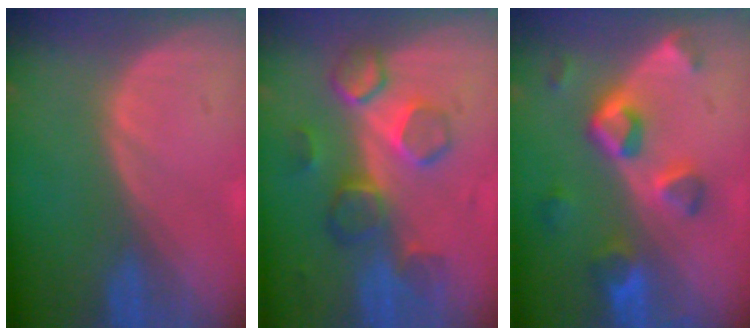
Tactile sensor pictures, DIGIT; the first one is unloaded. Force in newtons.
{"total": 8.4, "press": 7.7, "slide": 3.5}
{"total": 7.7, "press": 7.0, "slide": 3.1}